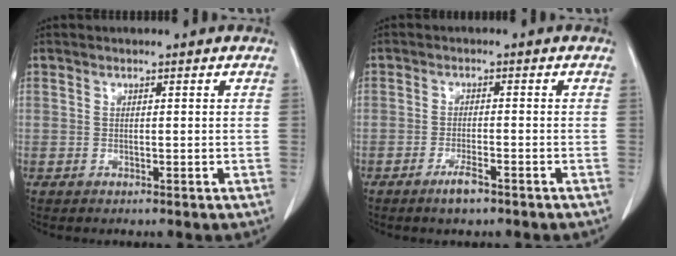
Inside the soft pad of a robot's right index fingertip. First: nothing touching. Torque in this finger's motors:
{"motor_torque": [0.24, -0.16, 0.13, 0.04]}